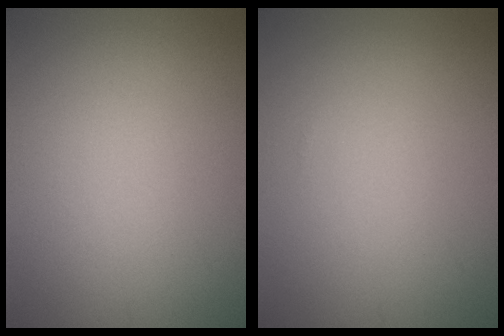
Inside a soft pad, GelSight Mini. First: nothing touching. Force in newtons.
{"total": 0.0}